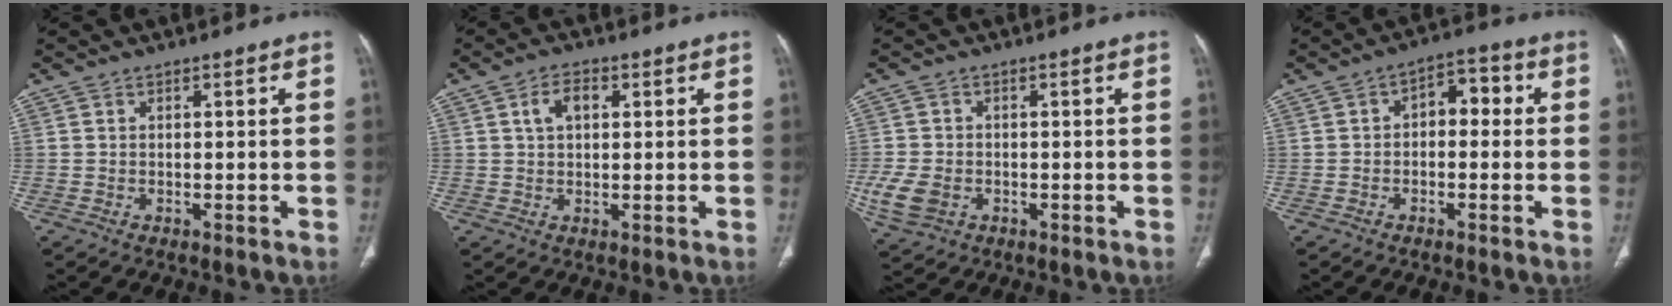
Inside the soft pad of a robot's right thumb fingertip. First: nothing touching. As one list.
[{"total": 4.7, "force": [1.5, 2.9, 3.4], "torque": [-0.058, 0.008, 0.026]}, {"total": 6.6, "force": [-1.8, 5.0, 3.9], "torque": [-0.086, 0.002, -0.026]}, {"total": 5.9, "force": [0.2, 3.7, 4.6], "torque": [-0.041, 0.025, -0.009]}]